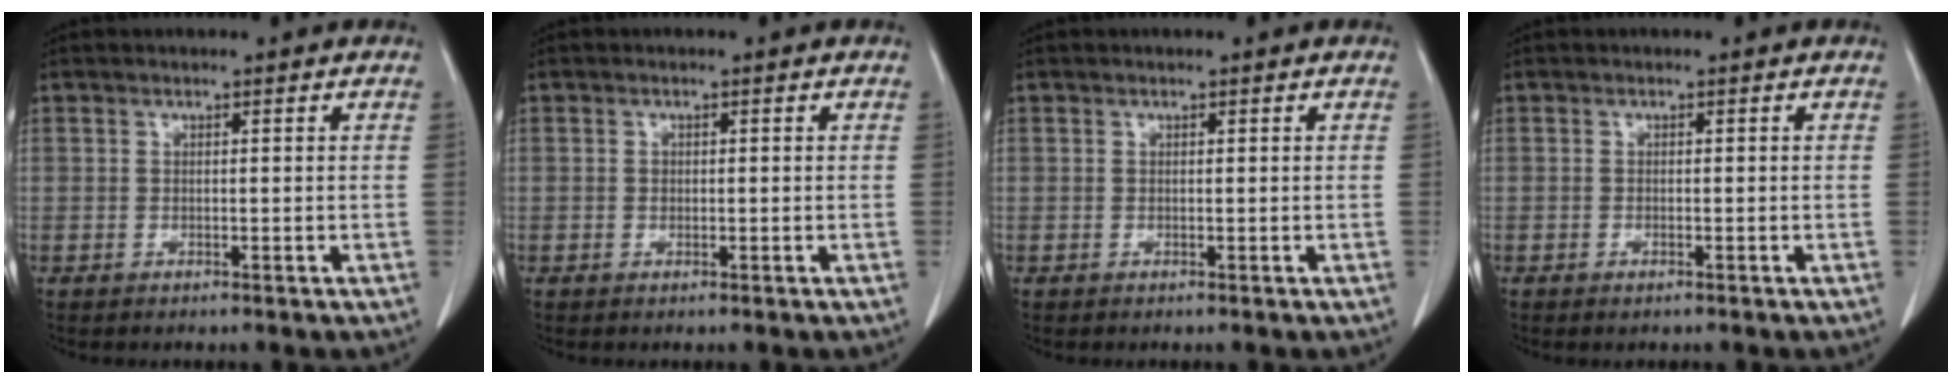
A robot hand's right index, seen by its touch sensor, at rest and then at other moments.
{"total": 0.7, "force": [0.0, 0.6, 0.3], "torque": [-0.004, 0.002, 0.000]}
{"total": 0.0}
{"total": 0.6, "force": [-0.4, 0.2, 0.3], "torque": [-0.012, -0.002, -0.003]}